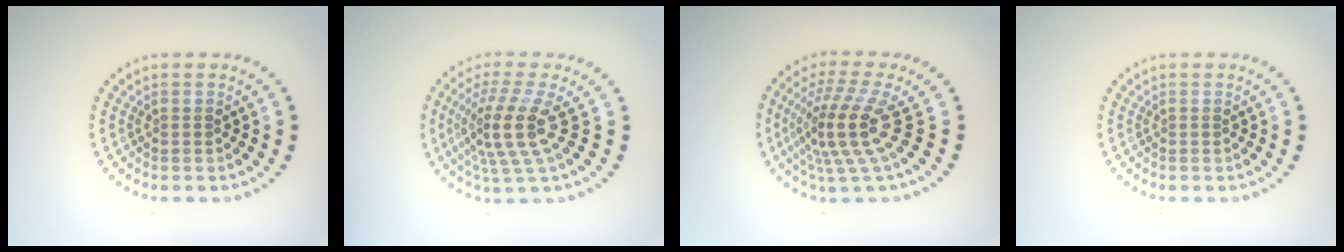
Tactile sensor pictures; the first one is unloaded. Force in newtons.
{"total": 4.6, "press": 3.4, "slide": 3.0}
{"total": 5.0, "press": 3.6, "slide": 3.4}
{"total": 0.0}